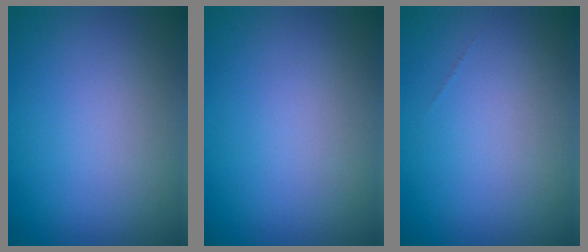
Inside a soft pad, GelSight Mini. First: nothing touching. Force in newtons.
{"total": 0.0}
{"total": 0.0}